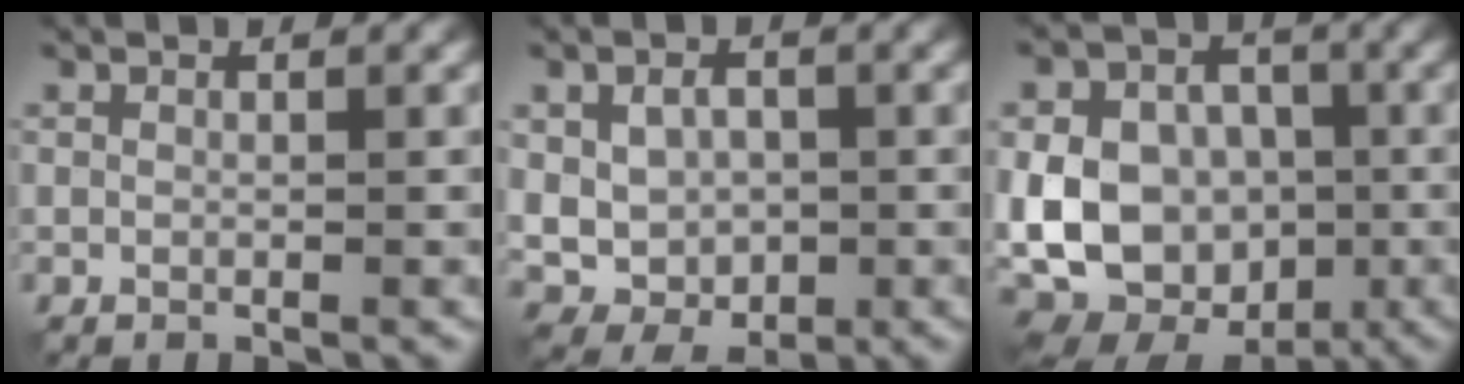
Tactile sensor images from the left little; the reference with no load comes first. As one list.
[{"total": 5.2, "force": [0.0, 3.9, 3.4], "torque": [-0.060, -0.007, 0.012]}, {"total": 15.9, "force": [-3.1, 12.6, 9.2], "torque": [-0.175, 0.011, -0.067]}]